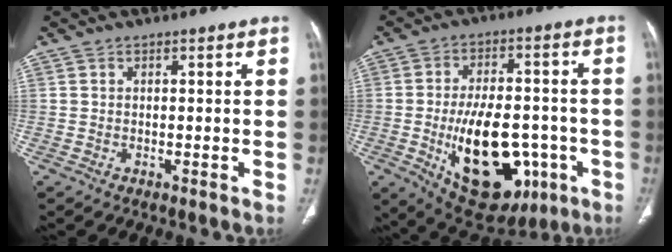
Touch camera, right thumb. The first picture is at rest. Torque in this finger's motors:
{"motor_torque": [5.01, 0.00, 1.91, -0.70, 0.53]}